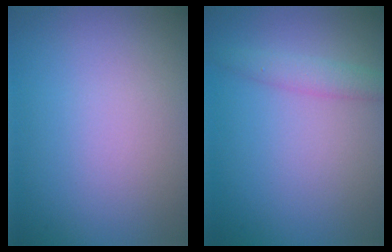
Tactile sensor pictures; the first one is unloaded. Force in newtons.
{"total": 1.9, "press": 1.9, "slide": 0.1}